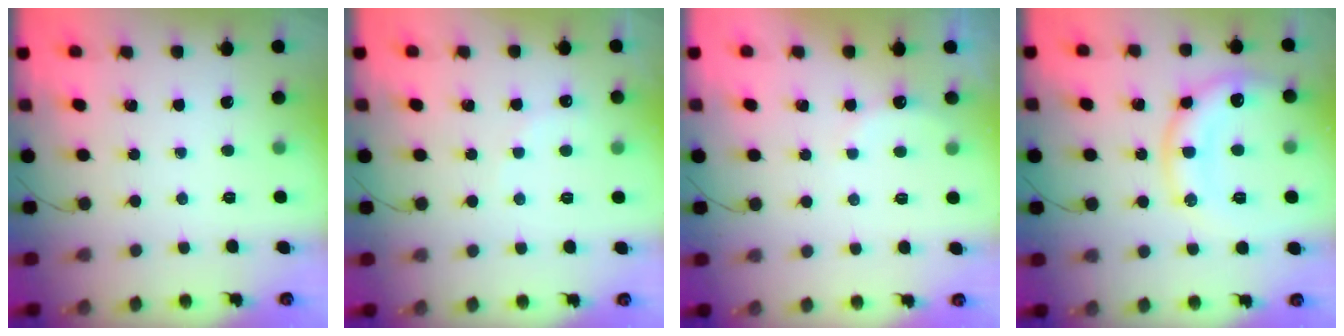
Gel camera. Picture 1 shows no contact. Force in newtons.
{"total": 6.3, "press": 6.1, "slide": 1.3}
{"total": 5.0, "press": 4.8, "slide": 1.1}
{"total": 13.9, "press": 13.8, "slide": 1.1}